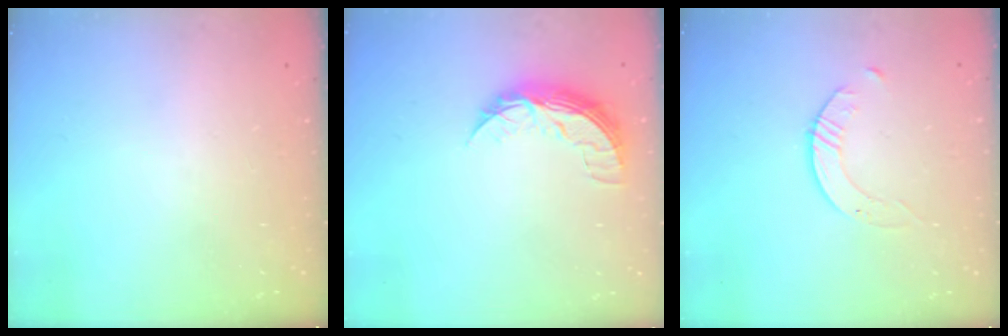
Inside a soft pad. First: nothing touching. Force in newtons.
{"total": 8.8, "press": 8.8, "slide": 0.2}
{"total": 2.6, "press": 2.6, "slide": 0.3}